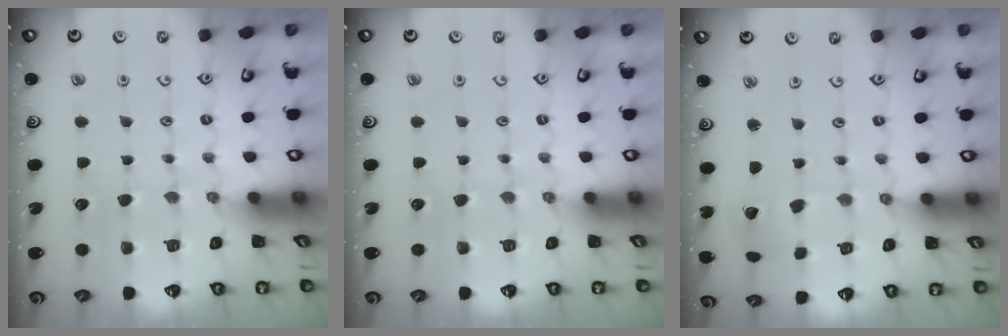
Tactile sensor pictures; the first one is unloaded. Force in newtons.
{"total": 0.0}
{"total": 3.2, "press": 3.2, "slide": 0.2}